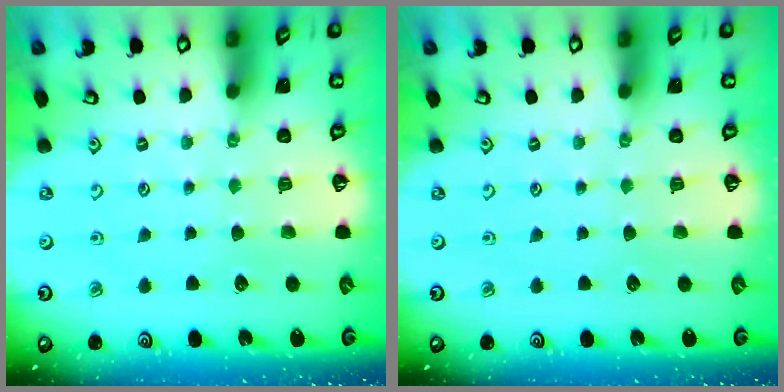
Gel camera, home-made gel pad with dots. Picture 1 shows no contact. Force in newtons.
{"total": 0.0}